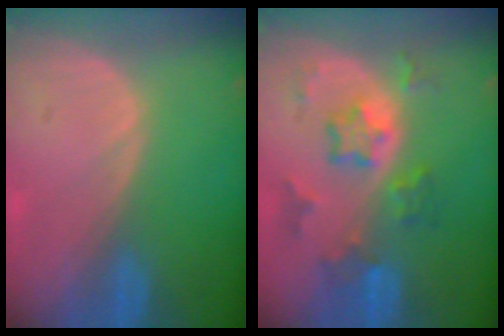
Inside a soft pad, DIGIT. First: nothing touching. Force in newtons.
{"total": 7.4, "press": 6.6, "slide": 3.4}